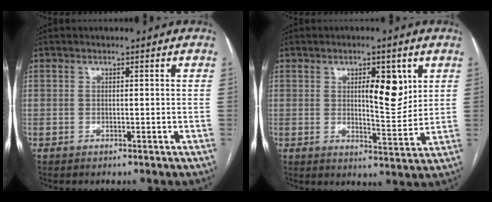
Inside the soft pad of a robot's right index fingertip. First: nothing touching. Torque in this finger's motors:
{"motor_torque": [0.43, 0.28, 0.38, 0.06]}